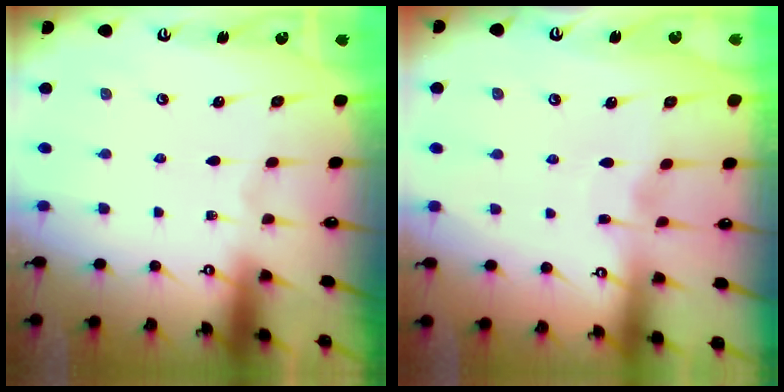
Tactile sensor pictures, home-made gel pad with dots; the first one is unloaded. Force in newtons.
{"total": 3.5, "press": 3.5, "slide": 0.5}